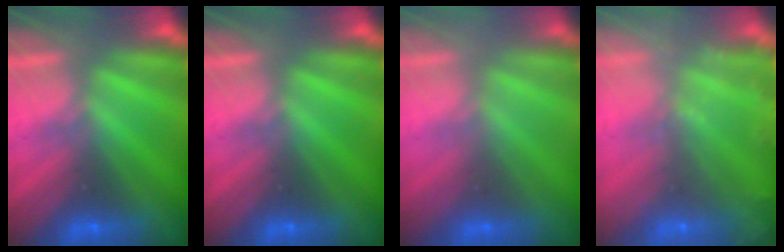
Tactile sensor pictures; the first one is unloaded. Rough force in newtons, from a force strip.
{"total": 0.0}
{"total": 2.6}
{"total": 9.0}